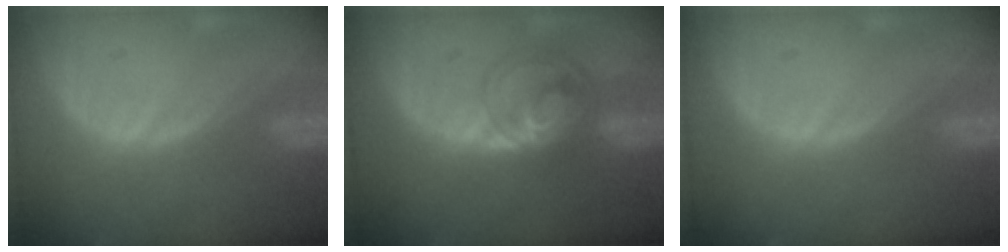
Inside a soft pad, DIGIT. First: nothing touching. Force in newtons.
{"total": 6.8, "press": 5.9, "slide": 3.3}
{"total": 0.0}